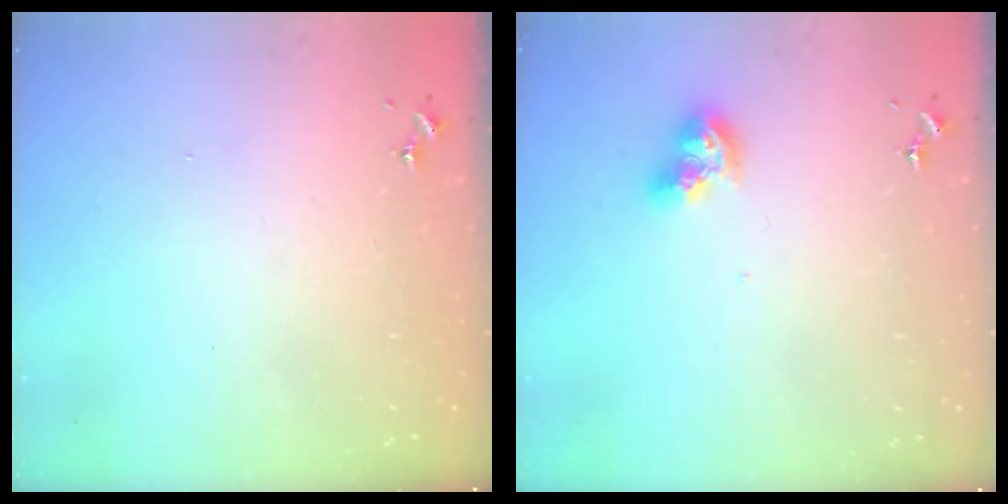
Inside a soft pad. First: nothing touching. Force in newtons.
{"total": 9.2, "press": 9.2, "slide": 1.1}